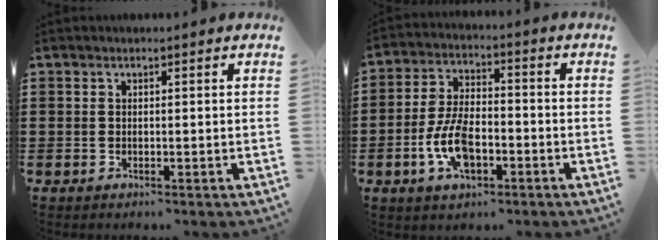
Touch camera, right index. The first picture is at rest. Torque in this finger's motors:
{"motor_torque": [1.00, 1.13, 0.28, 0.21]}